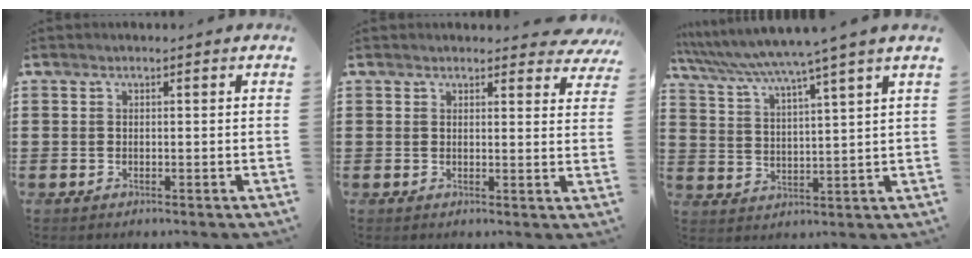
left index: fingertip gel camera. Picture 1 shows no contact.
{"total": 2.6, "force": [2.4, 0.5, 0.6], "torque": [-0.004, -0.011, 0.042]}
{"total": 5.2, "force": [4.6, -1.2, 2.1], "torque": [-0.061, -0.036, 0.072]}